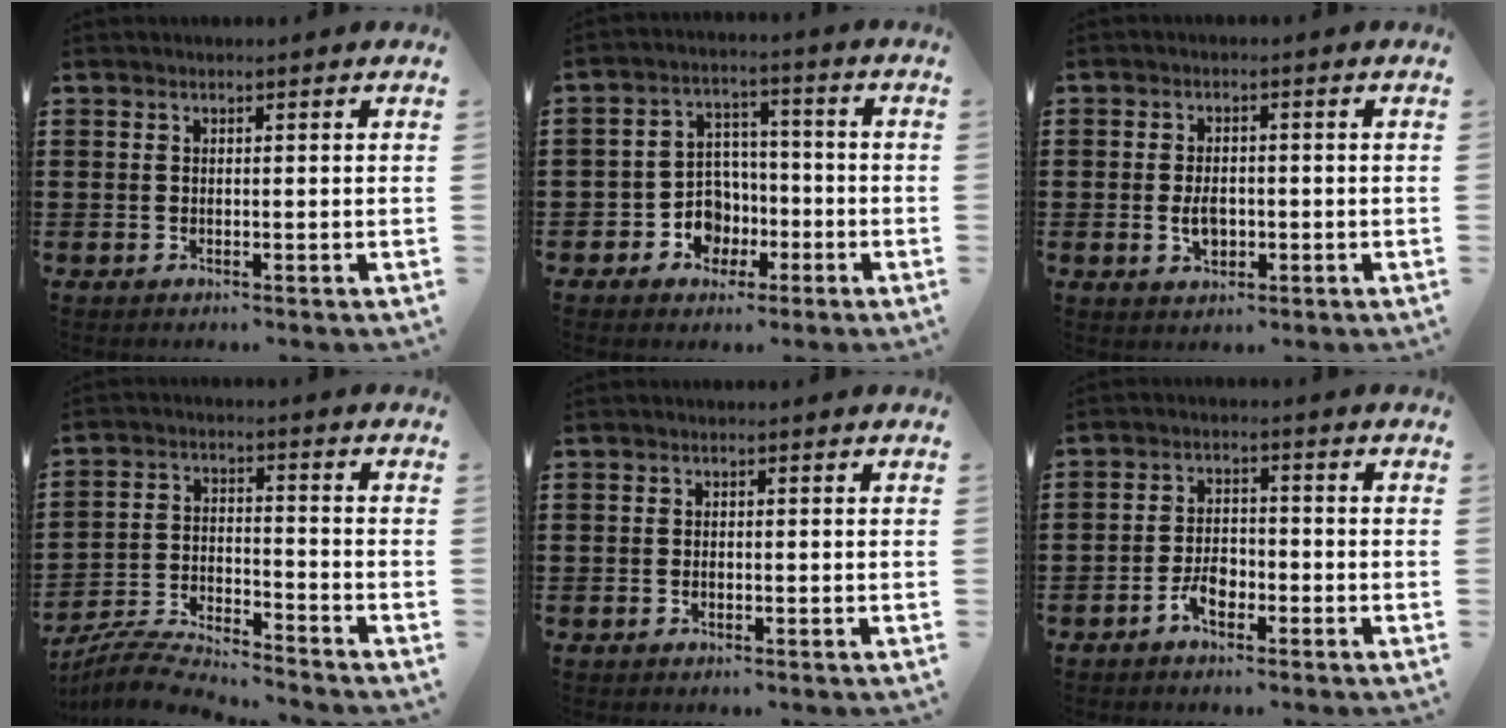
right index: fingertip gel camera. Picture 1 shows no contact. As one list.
[{"total": 5.9, "force": [-2.2, 5.1, 1.7], "torque": [-0.045, 0.013, -0.036]}, {"total": 3.4, "force": [-0.6, 2.1, 2.6], "torque": [-0.052, 0.000, -0.009]}, {"total": 6.3, "force": [-6.2, 0.2, 1.2], "torque": [-0.036, -0.001, -0.124]}, {"total": 0.6, "force": [-0.2, 0.2, 0.5], "torque": [-0.013, -0.005, -0.003]}, {"total": 3.9, "force": [-2.3, 1.9, 2.5], "torque": [-0.051, 0.001, -0.043]}]